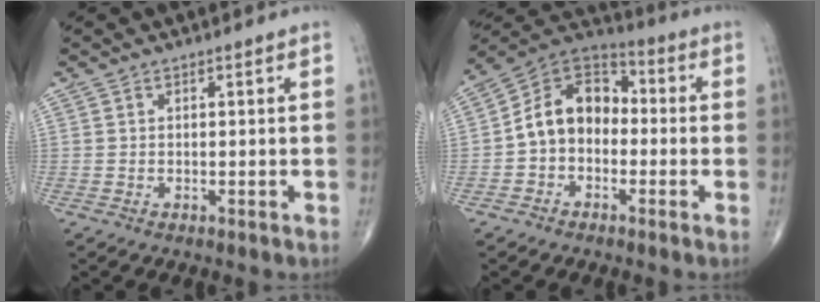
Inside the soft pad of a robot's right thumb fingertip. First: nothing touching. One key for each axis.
{"total": 11.8, "fx": -1.5, "fy": 8.7, "fz": 7.7, "tx": -0.107, "ty": 0.043, "tz": -0.045}